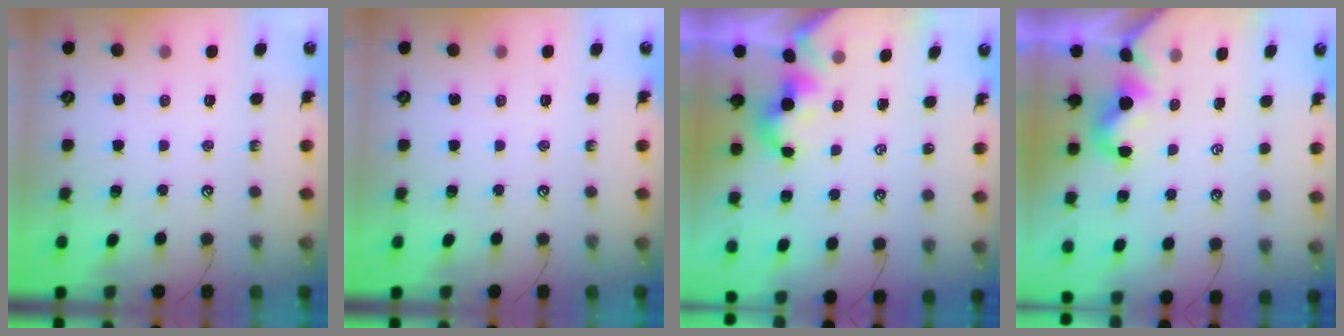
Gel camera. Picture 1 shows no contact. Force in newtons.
{"total": 0.0}
{"total": 2.1, "press": 2.1, "slide": 0.3}
{"total": 1.2, "press": 1.2, "slide": 0.2}